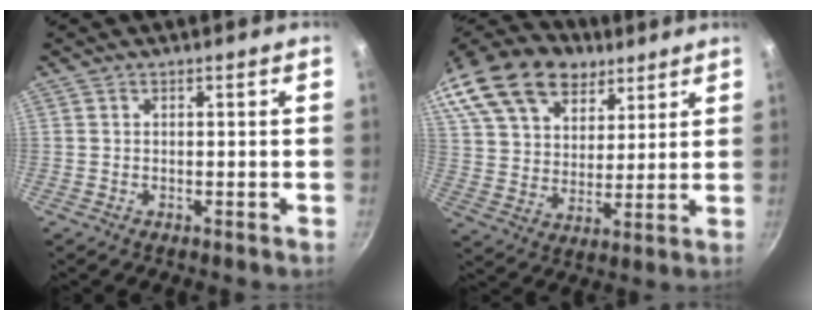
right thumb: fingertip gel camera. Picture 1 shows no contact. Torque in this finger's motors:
{"motor_torque": [-1.32, 2.22, 0.72, -0.45, 0.15]}